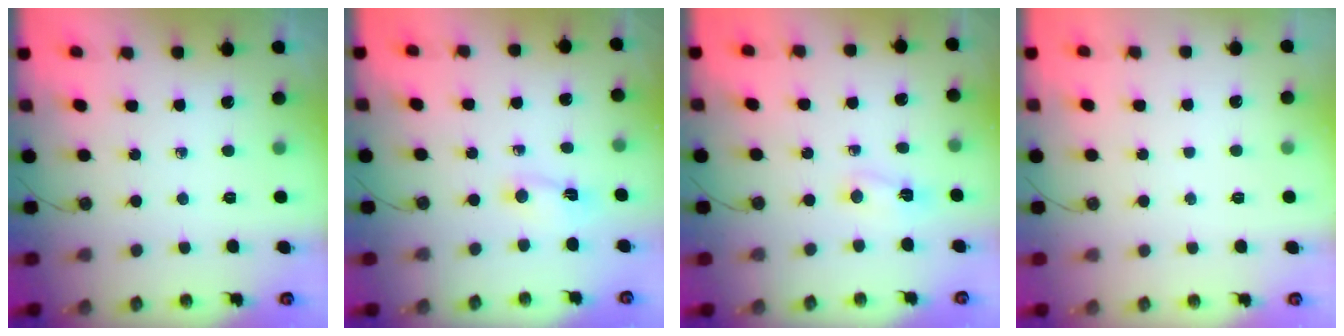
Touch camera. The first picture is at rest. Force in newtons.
{"total": 1.4, "press": 1.4, "slide": 0.3}
{"total": 2.4, "press": 2.1, "slide": 1.1}
{"total": 1.8, "press": 1.7, "slide": 0.6}